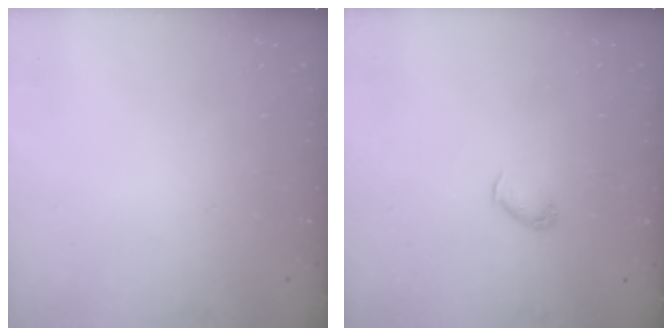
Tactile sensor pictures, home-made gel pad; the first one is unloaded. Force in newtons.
{"total": 3.9, "press": 3.7, "slide": 1.0}